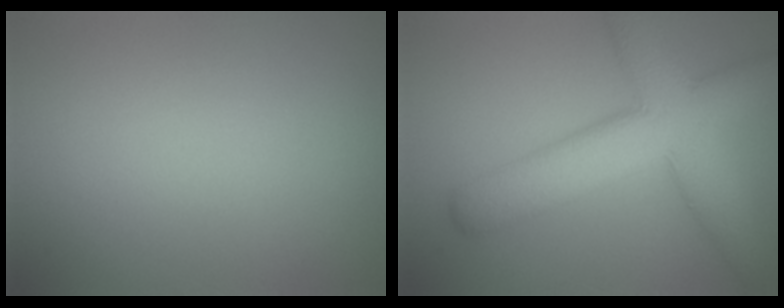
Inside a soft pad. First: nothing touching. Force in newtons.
{"total": 8.6, "press": 8.6, "slide": 0.3}